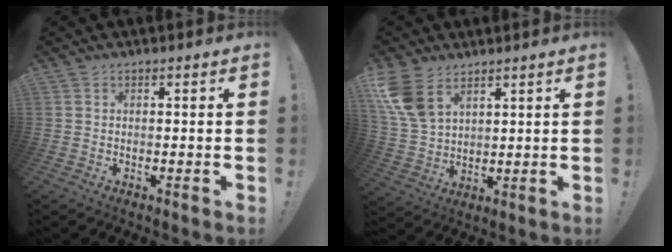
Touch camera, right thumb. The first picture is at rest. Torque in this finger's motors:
{"motor_torque": [0.50, 1.84, 0.41, 0.00, 0.08]}